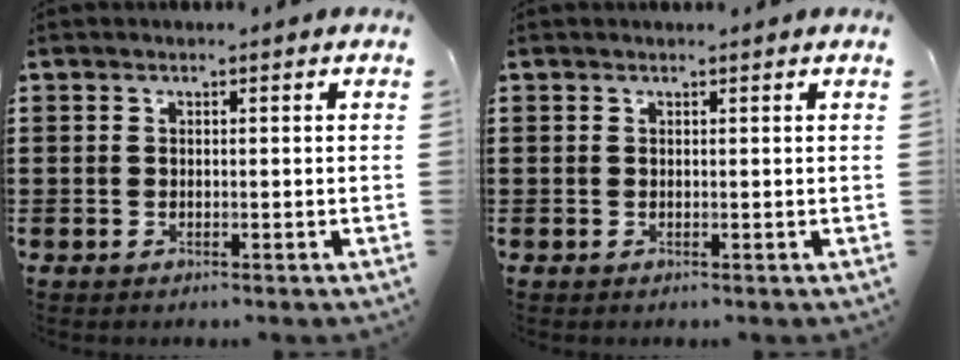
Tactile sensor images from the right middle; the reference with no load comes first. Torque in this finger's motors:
{"motor_torque": [-0.38, 0.11, -0.11, -0.01]}